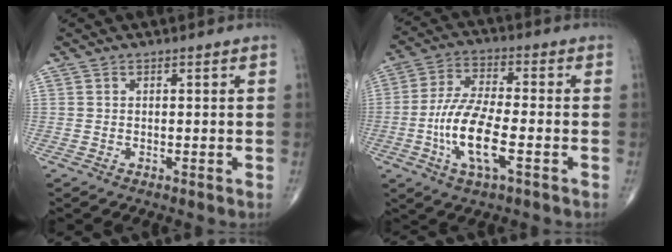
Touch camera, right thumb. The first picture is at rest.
{"total": 12.3, "force": [-3.6, 4.1, 11.0], "torque": [-0.230, 0.014, -0.070]}